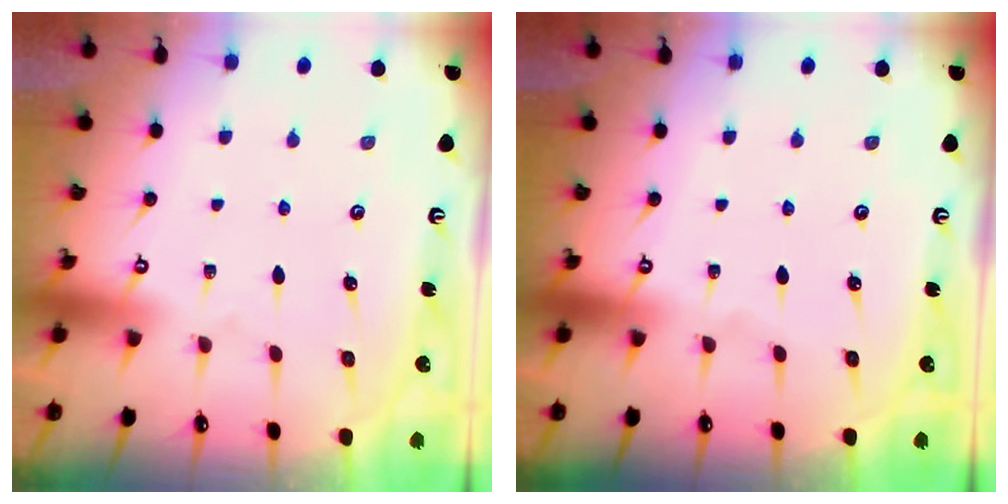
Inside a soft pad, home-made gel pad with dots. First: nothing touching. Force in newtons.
{"total": 0.0}